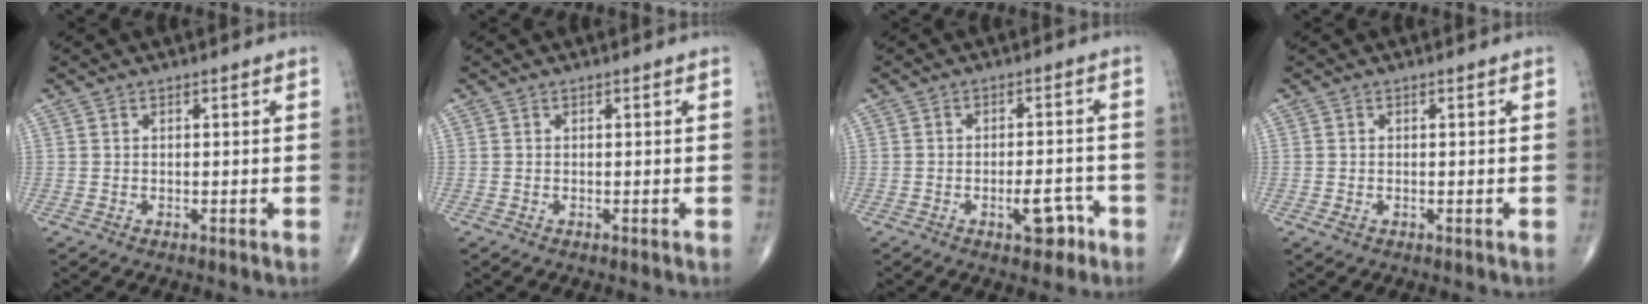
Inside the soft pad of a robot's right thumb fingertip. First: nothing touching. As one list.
[{"total": 0.0}, {"total": 5.3, "force": [-2.7, 2.5, 3.9], "torque": [-0.043, 0.022, -0.035]}, {"total": 0.7, "force": [-0.2, 0.4, 0.5], "torque": [-0.015, -0.002, -0.004]}]